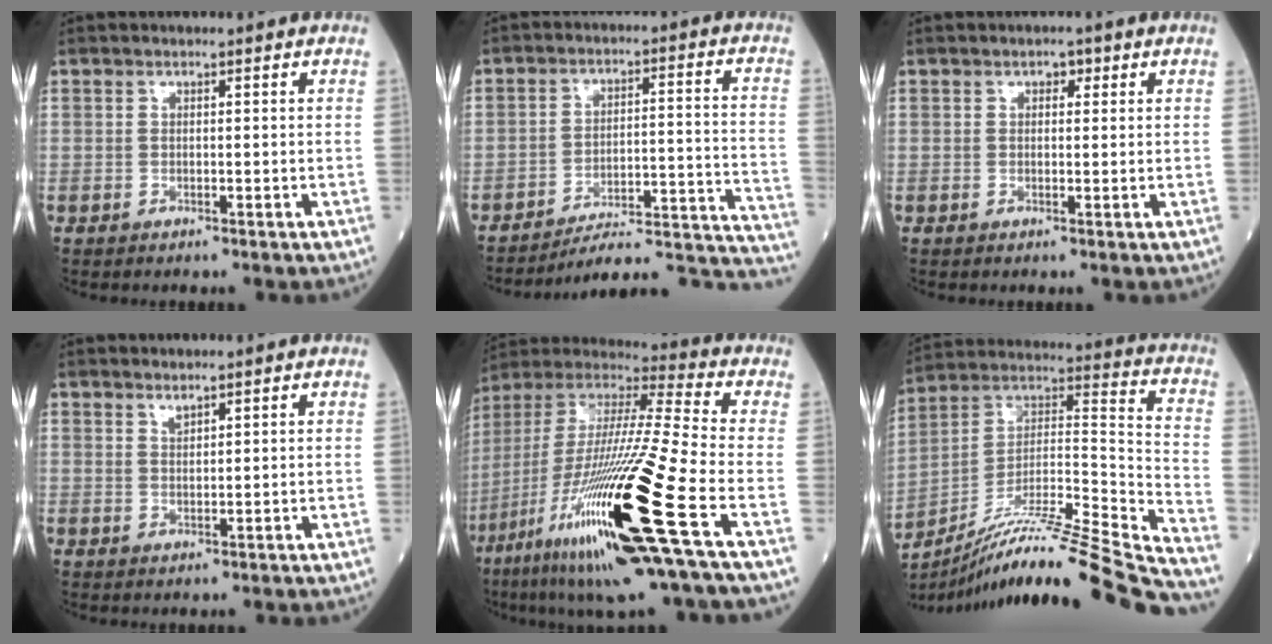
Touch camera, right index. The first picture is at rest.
{"total": 18.2, "force": [-17.9, 0.0, 3.4], "torque": [0.010, 0.043, -0.238]}
{"total": 1.4, "force": [0.7, 0.9, 0.8], "torque": [-0.008, 0.005, 0.008]}
{"total": 1.3, "force": [1.2, 0.1, 0.4], "torque": [-0.009, -0.006, 0.025]}
{"total": 26.3, "force": [-10.0, 0.8, 24.4], "torque": [-0.476, -0.055, -0.187]}
{"total": 28.8, "force": [-24.9, -0.6, 14.4], "torque": [-0.190, -0.012, -0.392]}